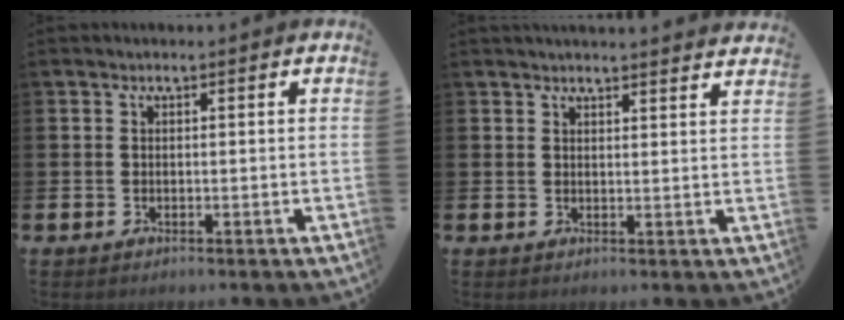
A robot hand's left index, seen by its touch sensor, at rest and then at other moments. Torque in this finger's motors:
{"motor_torque": [0.35, -1.79, 0.11, 0.04]}